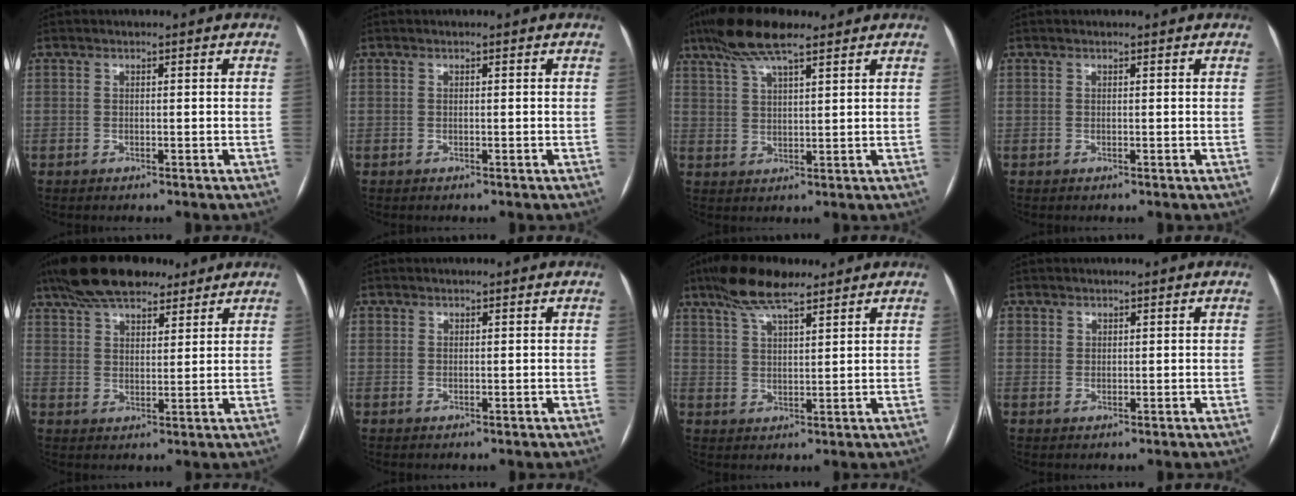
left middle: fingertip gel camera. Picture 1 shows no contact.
{"total": 0.0}
{"total": 9.2, "force": [6.7, 1.8, 6.0], "torque": [-0.114, 0.025, 0.118]}
{"total": 0.5, "force": [0.5, 0.1, 0.2], "torque": [-0.004, 0.011, 0.008]}
{"total": 14.3, "force": [11.1, 5.3, 7.4], "torque": [-0.138, 0.044, 0.186]}
{"total": 1.0, "force": [0.7, 0.7, 0.1], "torque": [0.007, 0.002, 0.009]}
{"total": 8.9, "force": [6.8, 2.0, 5.4], "torque": [-0.104, 0.021, 0.119]}
{"total": 1.6, "force": [1.0, 1.2, 0.0], "torque": [0.013, 0.000, 0.012]}